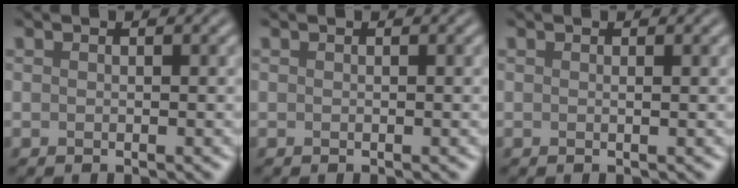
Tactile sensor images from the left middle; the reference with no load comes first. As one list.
[{"total": 0.0}, {"total": 0.0}]